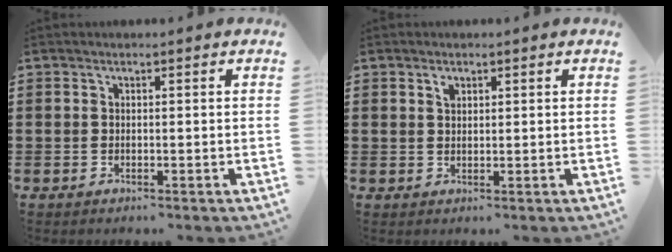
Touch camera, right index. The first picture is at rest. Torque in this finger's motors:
{"motor_torque": [0.07, -0.07, 0.03, 0.03]}